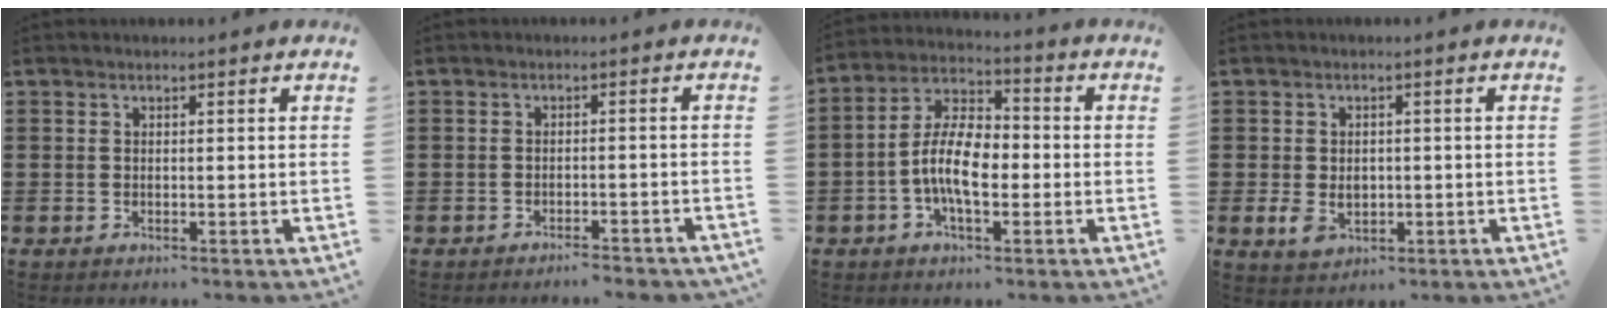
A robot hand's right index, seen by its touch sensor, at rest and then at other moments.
{"total": 2.1, "force": [-2.1, 0.0, 0.5], "torque": [-0.012, -0.001, -0.043]}
{"total": 9.3, "force": [-2.0, 4.5, 7.8], "torque": [-0.178, 0.001, -0.043]}
{"total": 3.1, "force": [-0.4, 2.3, 2.0], "torque": [-0.041, 0.004, -0.008]}